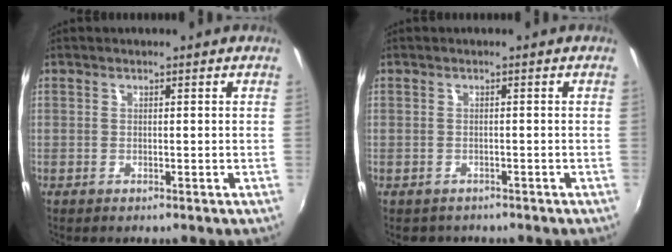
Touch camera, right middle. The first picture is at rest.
{"total": 1.7, "force": [-1.3, 1.1, 0.2], "torque": [-0.008, -0.003, -0.017]}